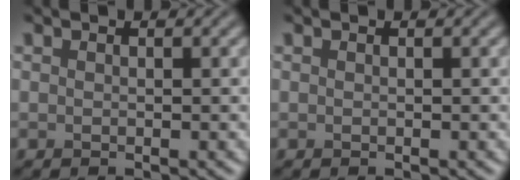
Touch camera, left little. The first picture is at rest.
{"total": 0.0}